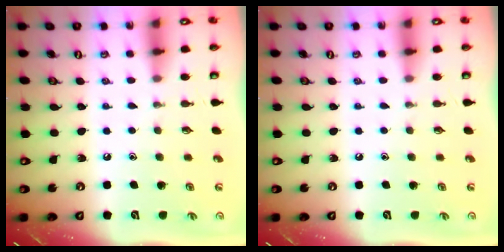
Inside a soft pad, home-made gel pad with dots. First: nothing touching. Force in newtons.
{"total": 0.0}